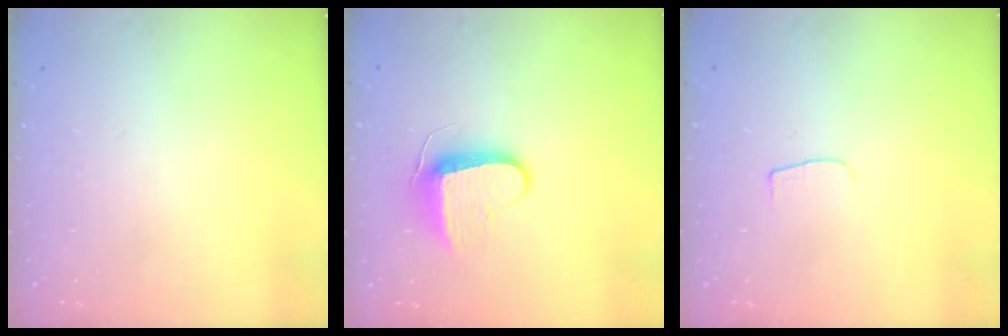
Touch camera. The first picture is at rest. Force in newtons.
{"total": 8.9, "press": 8.8, "slide": 1.1}
{"total": 3.0, "press": 3.0, "slide": 0.3}